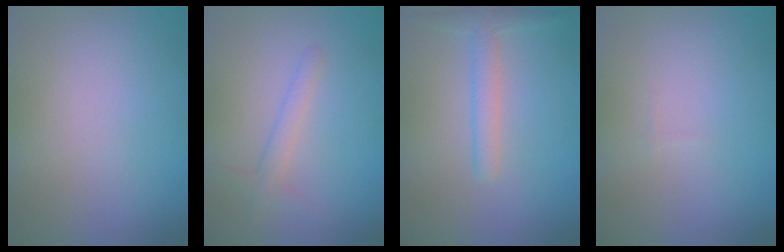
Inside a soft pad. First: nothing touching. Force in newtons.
{"total": 1.7, "press": 1.7, "slide": 0.1}
{"total": 2.2, "press": 2.2, "slide": 0.1}
{"total": 0.0}